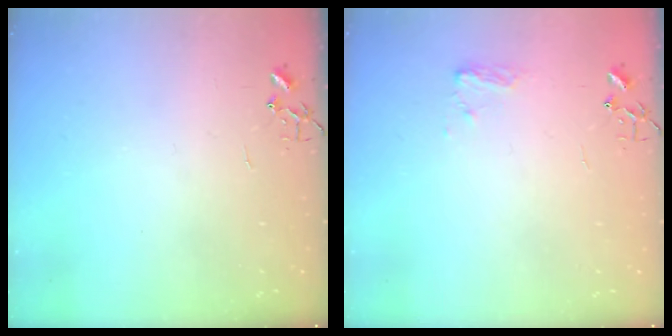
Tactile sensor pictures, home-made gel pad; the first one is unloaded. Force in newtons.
{"total": 7.2, "press": 7.2, "slide": 0.5}